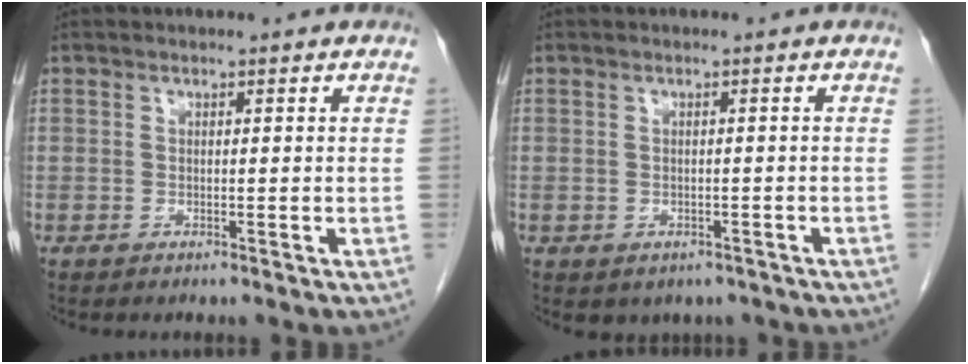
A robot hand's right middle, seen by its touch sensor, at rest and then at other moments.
{"total": 3.5, "force": [-2.5, 2.3, 1.0], "torque": [-0.005, 0.007, -0.026]}